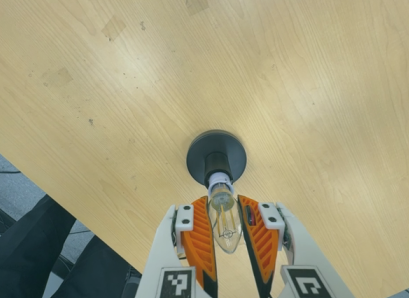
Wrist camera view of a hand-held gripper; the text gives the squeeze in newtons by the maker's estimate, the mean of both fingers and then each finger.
{"total": 15.5, "left": 16.5, "right": 14.6}